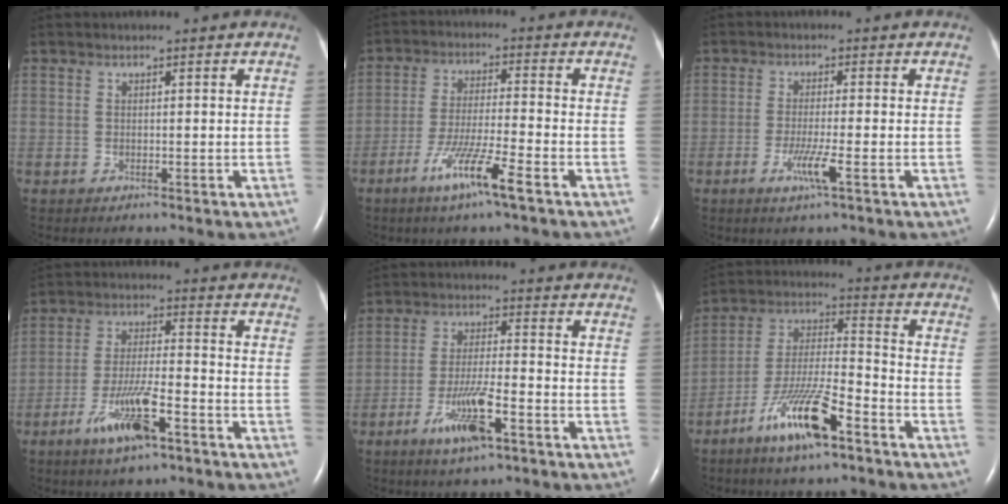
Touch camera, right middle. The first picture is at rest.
{"total": 8.6, "force": [-4.9, -0.4, 7.0], "torque": [-0.138, -0.018, -0.094]}
{"total": 3.9, "force": [-1.7, -0.3, 3.5], "torque": [-0.074, -0.011, -0.035]}
{"total": 9.5, "force": [-5.3, 1.5, 7.7], "torque": [-0.153, -0.009, -0.094]}
{"total": 8.5, "force": [-4.5, 1.2, 7.2], "torque": [-0.143, -0.010, -0.078]}
{"total": 12.9, "force": [-7.7, 2.0, 10.1], "torque": [-0.203, -0.013, -0.143]}